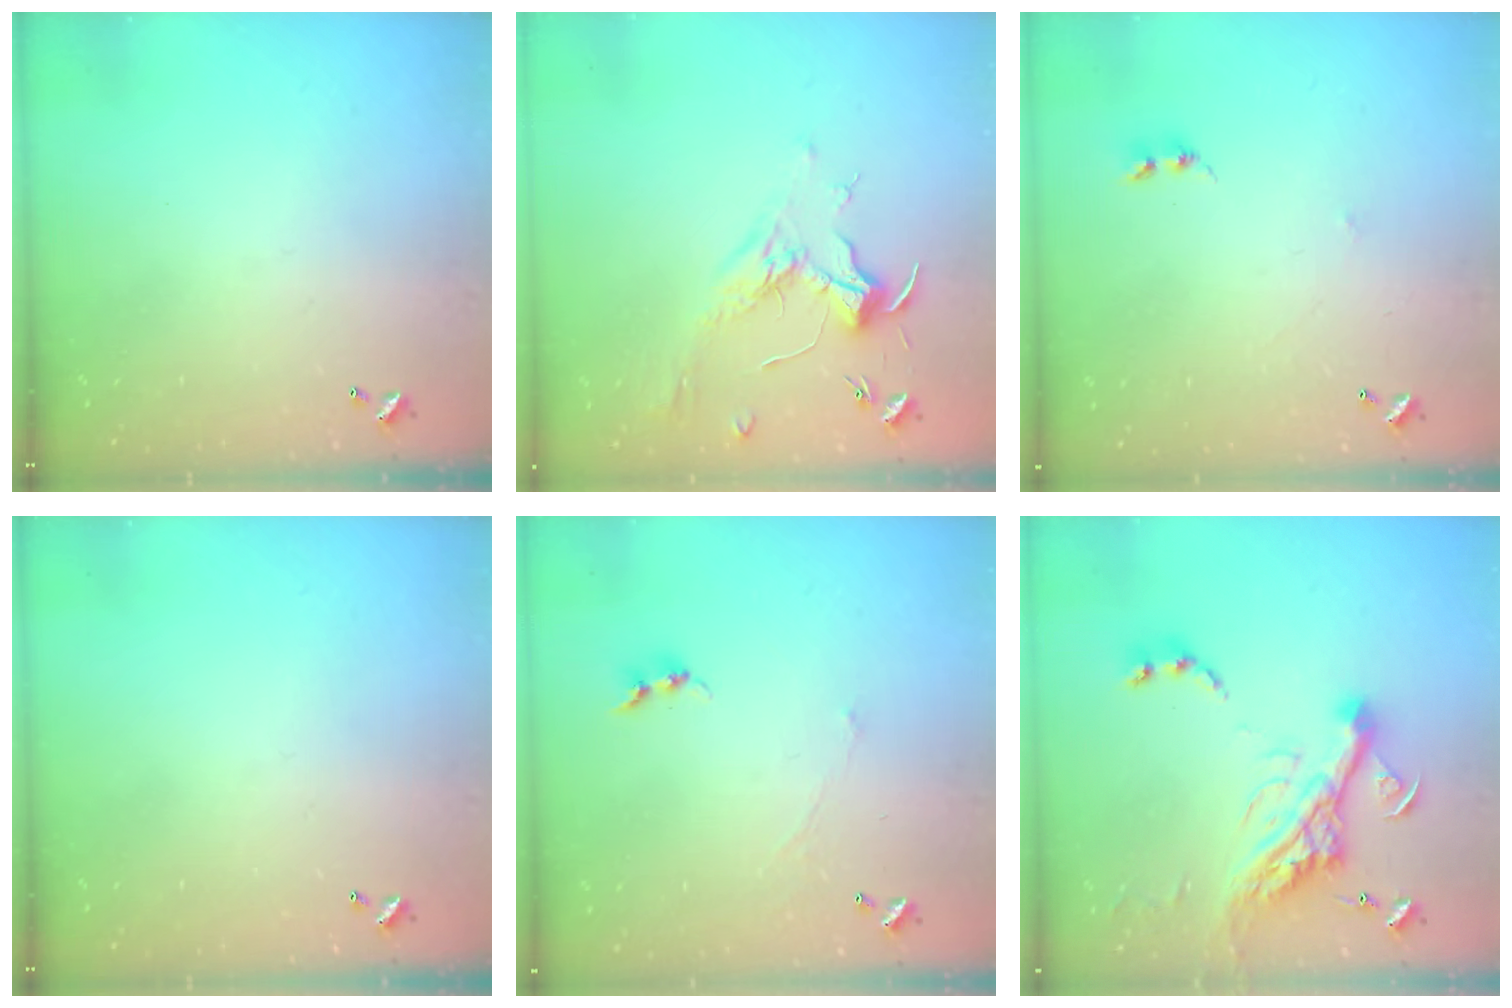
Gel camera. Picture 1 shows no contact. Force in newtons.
{"total": 1.7, "press": 1.5, "slide": 0.8}
{"total": 2.5, "press": 2.4, "slide": 0.4}
{"total": 0.0}
{"total": 1.0, "press": 0.8, "slide": 0.6}
{"total": 19.3, "press": 19.1, "slide": 2.5}